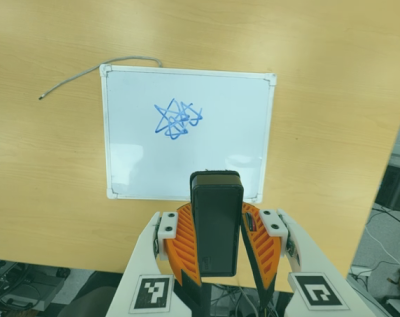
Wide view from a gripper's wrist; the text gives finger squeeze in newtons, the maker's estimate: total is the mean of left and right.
{"total": 9.9, "left": 8.2, "right": 11.6}